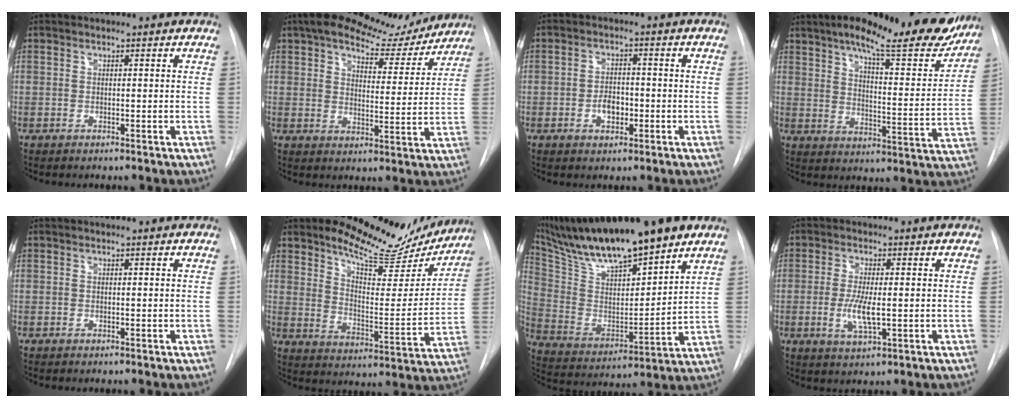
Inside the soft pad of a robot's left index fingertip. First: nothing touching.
{"total": 13.0, "force": [11.2, 4.1, 5.2], "torque": [-0.065, 0.002, 0.151]}
{"total": 3.6, "force": [-1.1, 2.3, 2.6], "torque": [-0.041, 0.004, -0.017]}
{"total": 22.6, "force": [18.4, 4.7, 12.2], "torque": [-0.174, -0.020, 0.236]}
{"total": 0.0}
{"total": 16.5, "force": [14.7, 5.0, 5.5], "torque": [-0.071, -0.037, 0.197]}
{"total": 20.9, "force": [16.8, 3.1, 12.0], "torque": [-0.213, 0.004, 0.299]}
{"total": 5.2, "force": [-0.6, 1.2, 5.0], "torque": [-0.106, -0.012, -0.009]}